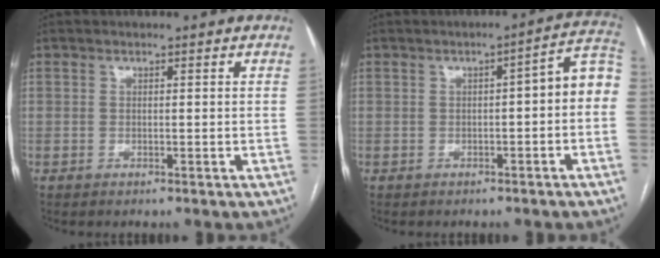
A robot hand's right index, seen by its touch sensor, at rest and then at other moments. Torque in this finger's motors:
{"motor_torque": [0.58, -0.06, 0.22, 0.04]}